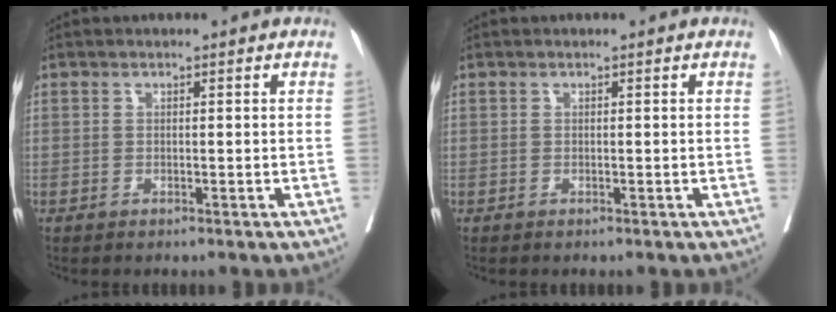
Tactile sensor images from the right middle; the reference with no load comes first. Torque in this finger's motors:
{"motor_torque": [-0.26, -0.04, 0.02, 0.00]}